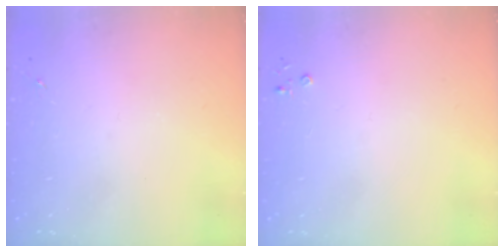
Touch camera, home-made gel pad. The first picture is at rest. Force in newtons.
{"total": 2.2, "press": 2.2, "slide": 0.3}